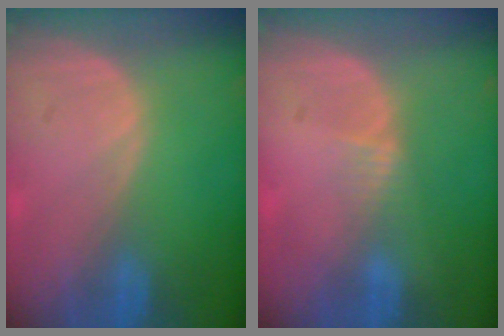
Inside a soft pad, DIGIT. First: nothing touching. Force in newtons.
{"total": 1.4, "press": 1.1, "slide": 0.8}